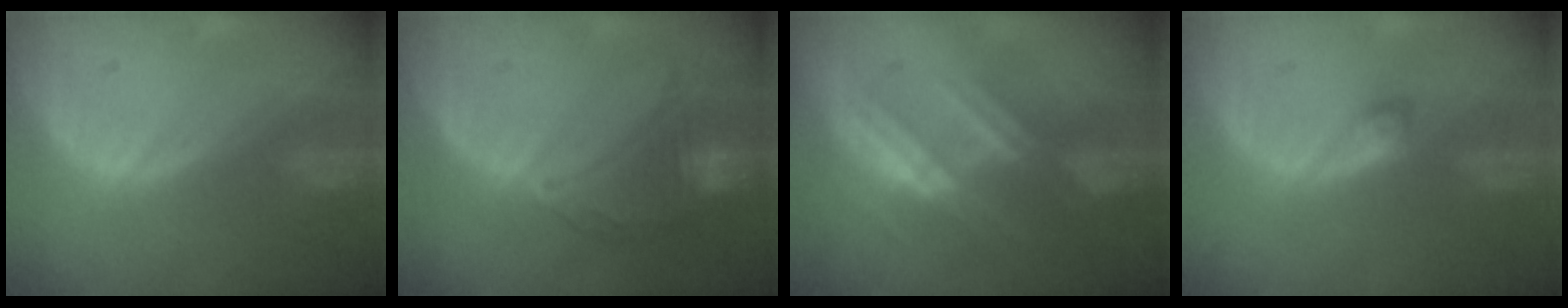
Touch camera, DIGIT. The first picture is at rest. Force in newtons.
{"total": 7.2, "press": 7.0, "slide": 1.6}
{"total": 7.2, "press": 6.8, "slide": 2.6}
{"total": 1.6, "press": 1.6, "slide": 0.3}